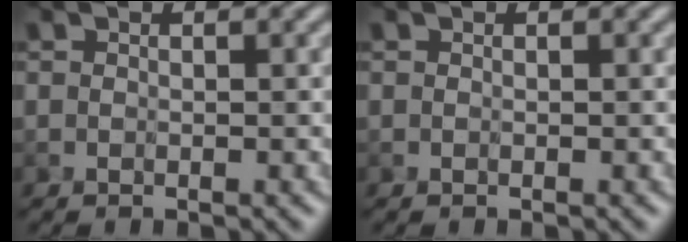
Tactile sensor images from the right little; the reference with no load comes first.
{"total": 0.0}